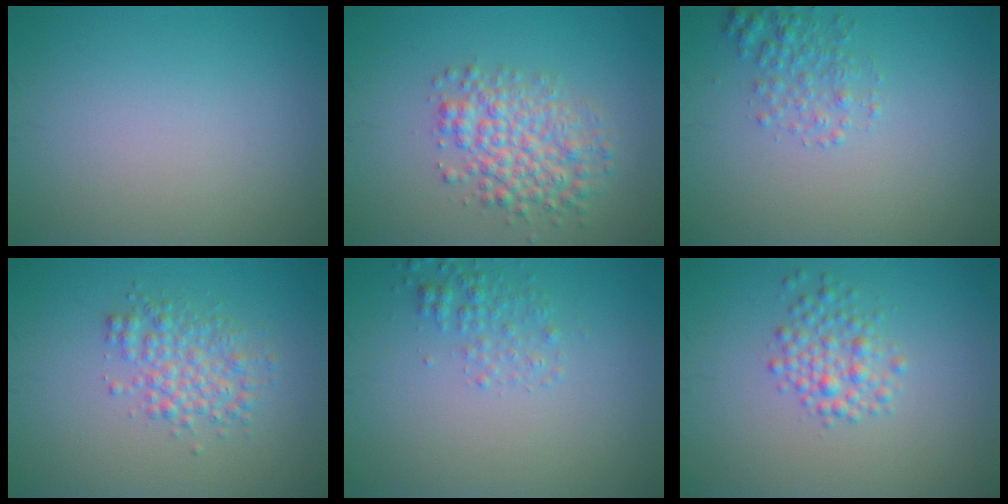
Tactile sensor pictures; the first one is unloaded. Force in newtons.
{"total": 4.6, "press": 4.6, "slide": 0.2}
{"total": 2.0, "press": 2.0, "slide": 0.1}
{"total": 3.1, "press": 3.1, "slide": 0.1}
{"total": 1.8, "press": 1.8, "slide": 0.1}
{"total": 2.6, "press": 2.6, "slide": 0.0}